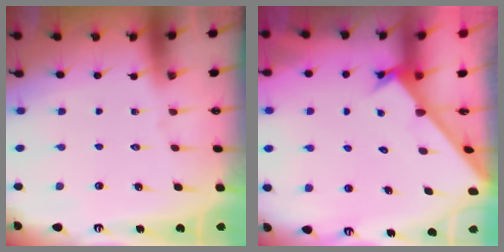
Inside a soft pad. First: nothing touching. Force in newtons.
{"total": 2.4, "press": 2.4, "slide": 0.2}